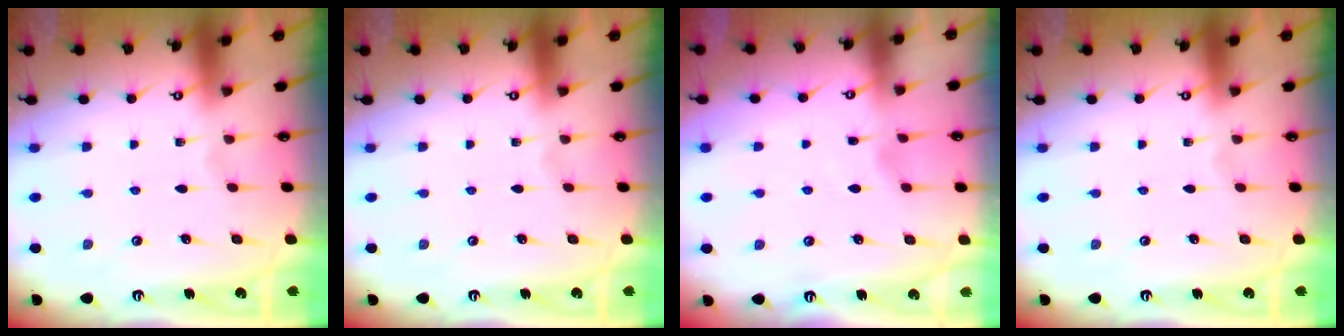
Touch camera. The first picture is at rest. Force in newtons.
{"total": 0.0}
{"total": 2.1, "press": 2.1, "slide": 0.3}
{"total": 0.0}